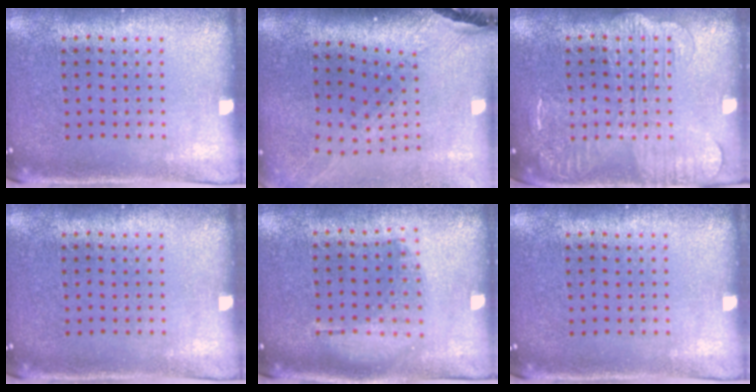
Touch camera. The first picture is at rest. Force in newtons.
{"total": 1.8, "press": 1.5, "slide": 0.9}
{"total": 3.5, "press": 3.4, "slide": 0.5}
{"total": 0.0}
{"total": 1.1, "press": 1.0, "slide": 0.4}
{"total": 0.0}